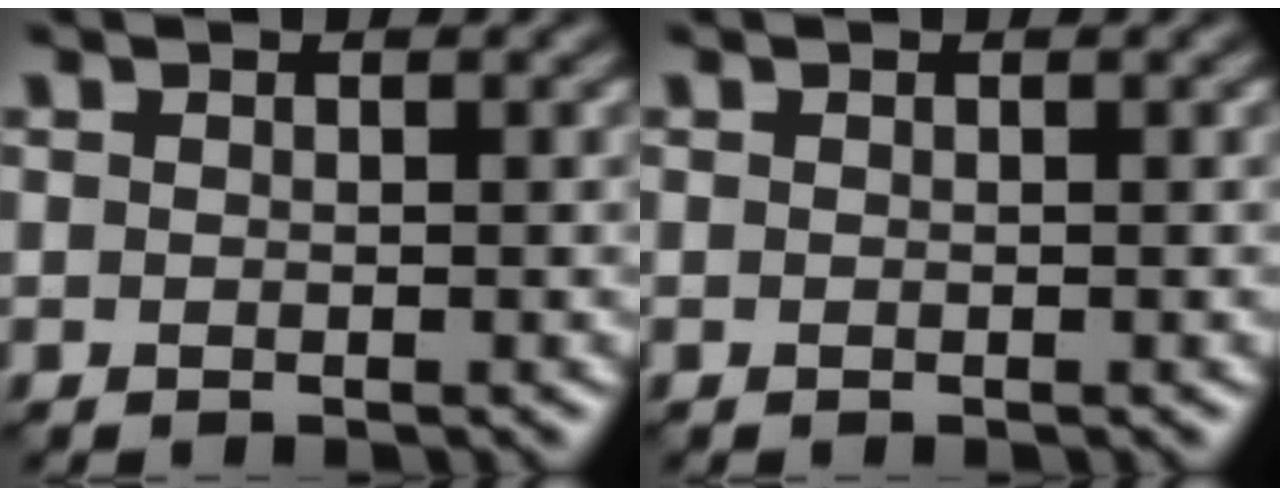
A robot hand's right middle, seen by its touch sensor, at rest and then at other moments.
{"total": 0.0}